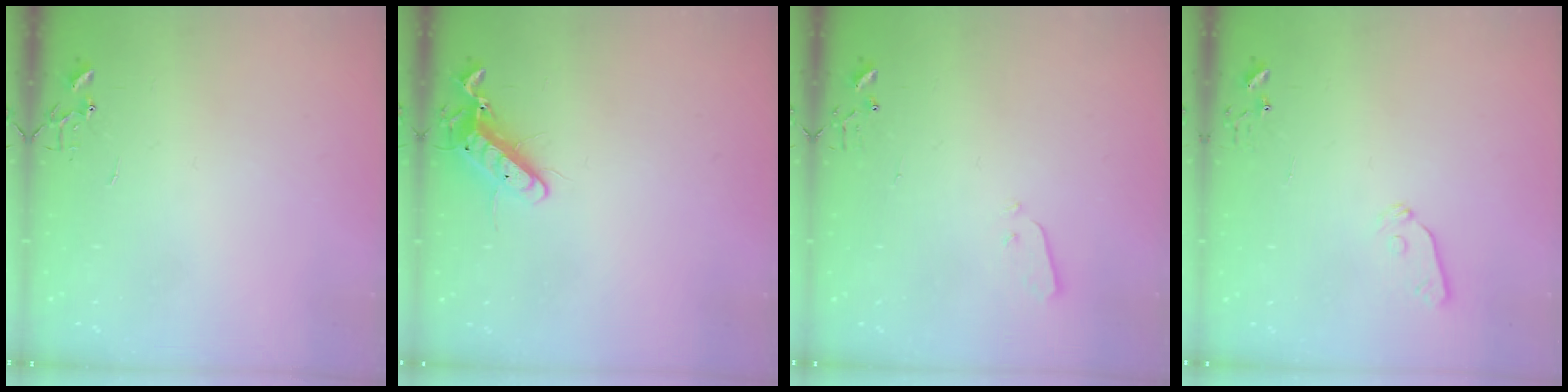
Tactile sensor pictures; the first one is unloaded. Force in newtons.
{"total": 12.1, "press": 12.0, "slide": 1.4}
{"total": 3.0, "press": 2.9, "slide": 0.3}
{"total": 6.0, "press": 5.9, "slide": 0.9}